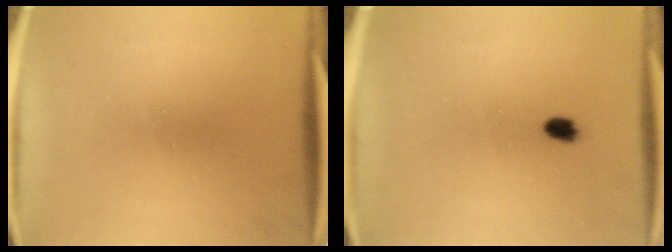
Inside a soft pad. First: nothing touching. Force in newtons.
{"total": 2.7}